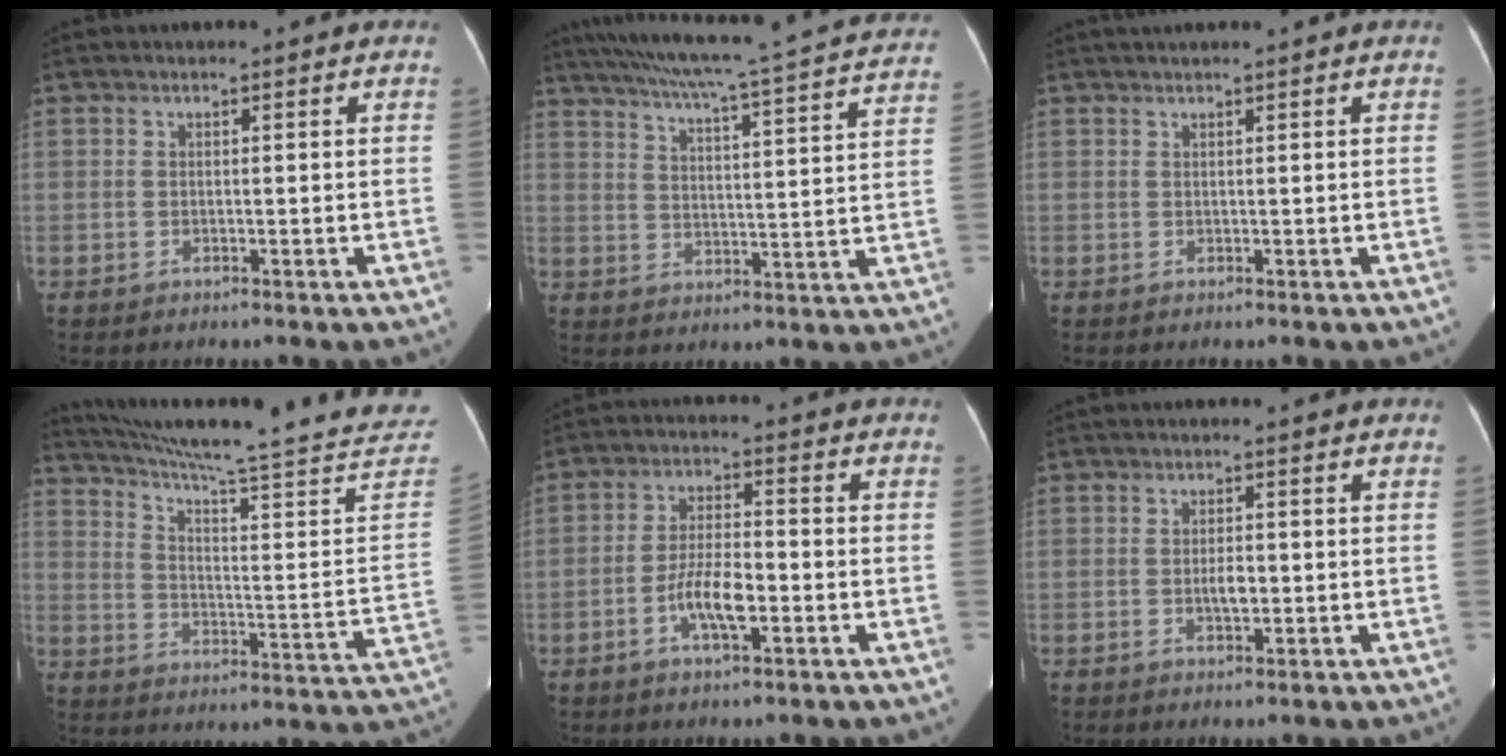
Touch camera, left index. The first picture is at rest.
{"total": 27.3, "force": [24.2, 0.9, 12.7], "torque": [-0.207, -0.039, 0.302]}
{"total": 1.8, "force": [1.5, -0.3, 1.1], "torque": [-0.011, 0.020, 0.029]}
{"total": 31.3, "force": [28.2, 0.6, 13.5], "torque": [-0.206, -0.118, 0.355]}
{"total": 6.6, "force": [-2.5, 1.8, 5.8], "torque": [-0.114, -0.003, -0.048]}
{"total": 2.0, "force": [-0.4, 0.7, 1.8], "torque": [-0.033, -0.008, -0.007]}